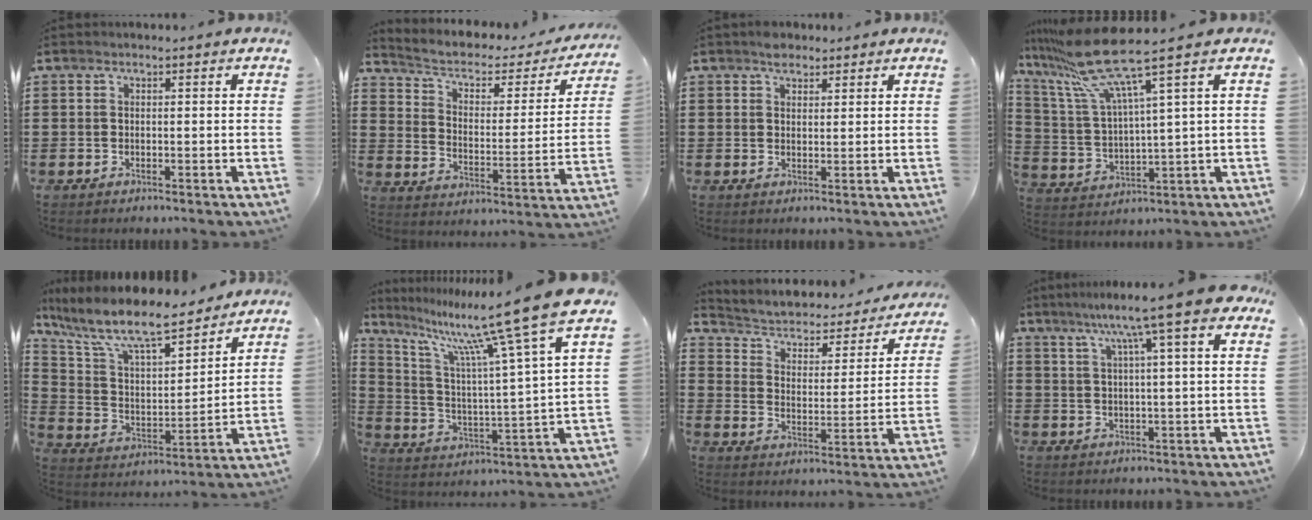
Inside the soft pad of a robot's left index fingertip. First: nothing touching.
{"total": 3.7, "force": [2.1, 2.2, 2.1], "torque": [-0.056, -0.014, 0.027]}
{"total": 2.5, "force": [2.1, 1.3, 0.7], "torque": [-0.010, 0.001, 0.038]}
{"total": 12.0, "force": [8.4, 0.6, 8.5], "torque": [-0.211, -0.037, 0.140]}
{"total": 10.2, "force": [8.6, 2.0, 5.2], "torque": [-0.141, -0.053, 0.145]}
{"total": 13.9, "force": [10.8, -0.3, 8.7], "torque": [-0.186, -0.077, 0.167]}
{"total": 2.6, "force": [1.9, 1.5, 0.8], "torque": [-0.033, -0.020, 0.021]}
{"total": 9.3, "force": [5.9, -0.1, 7.3], "torque": [-0.139, -0.011, 0.093]}